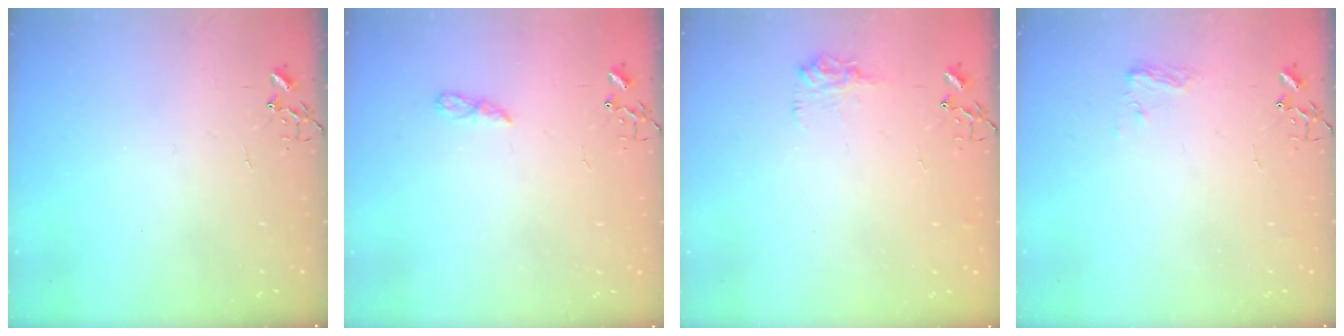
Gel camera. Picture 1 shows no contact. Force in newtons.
{"total": 5.4, "press": 5.4, "slide": 0.6}
{"total": 9.2, "press": 9.2, "slide": 0.3}
{"total": 6.2, "press": 6.2, "slide": 0.6}